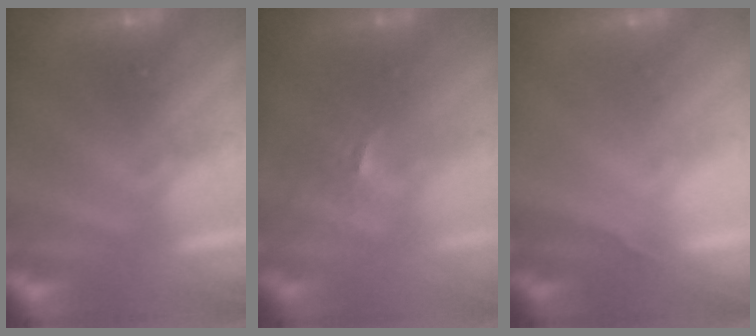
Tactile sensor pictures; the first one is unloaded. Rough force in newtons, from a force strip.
{"total": 2.5}
{"total": 1.8}